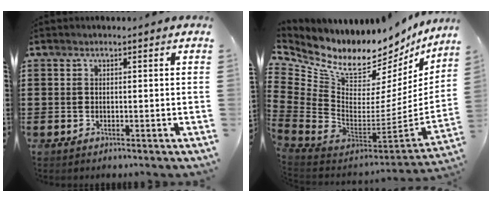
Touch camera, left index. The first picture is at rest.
{"total": 9.2, "force": [7.8, 4.0, 2.9], "torque": [-0.102, -0.084, 0.136]}